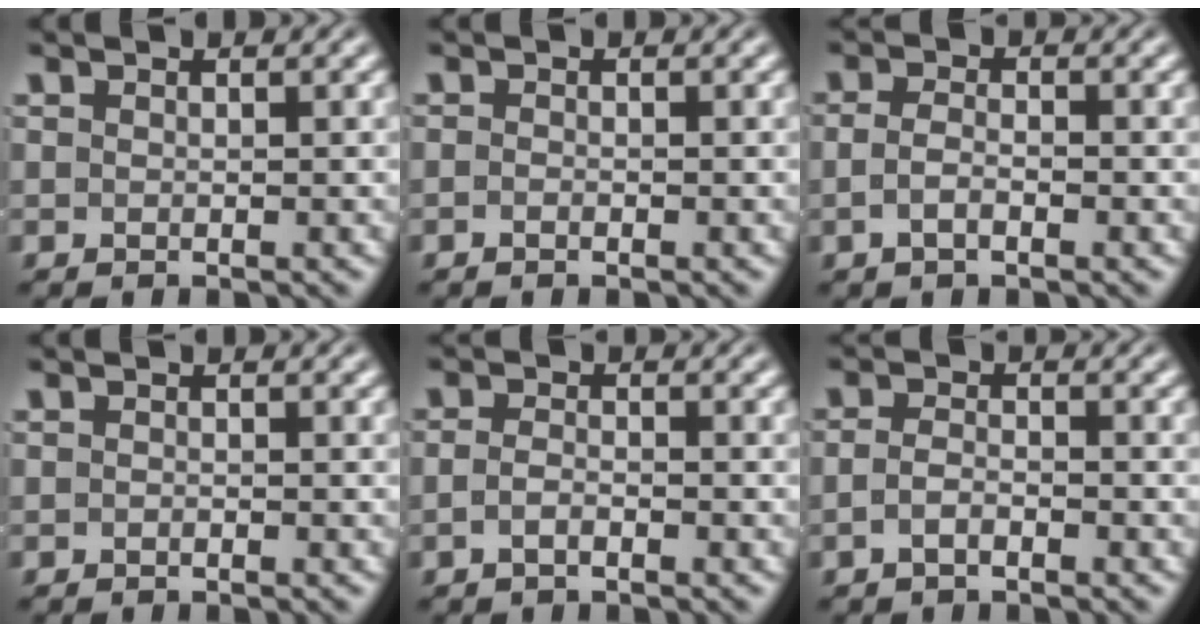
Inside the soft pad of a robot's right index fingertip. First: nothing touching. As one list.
[{"total": 0.9, "force": [-0.7, -0.6, 0.1], "torque": [0.001, -0.005, -0.010]}, {"total": 1.8, "force": [-1.0, 0.5, 1.5], "torque": [-0.028, -0.009, -0.012]}, {"total": 0.5, "force": [-0.3, -0.4, 0.0], "torque": [0.001, -0.003, -0.004]}, {"total": 1.3, "force": [-1.0, 0.0, 0.8], "torque": [-0.015, -0.008, -0.015]}, {"total": 1.6, "force": [-1.2, 0.2, 0.9], "torque": [-0.017, -0.008, -0.019]}]